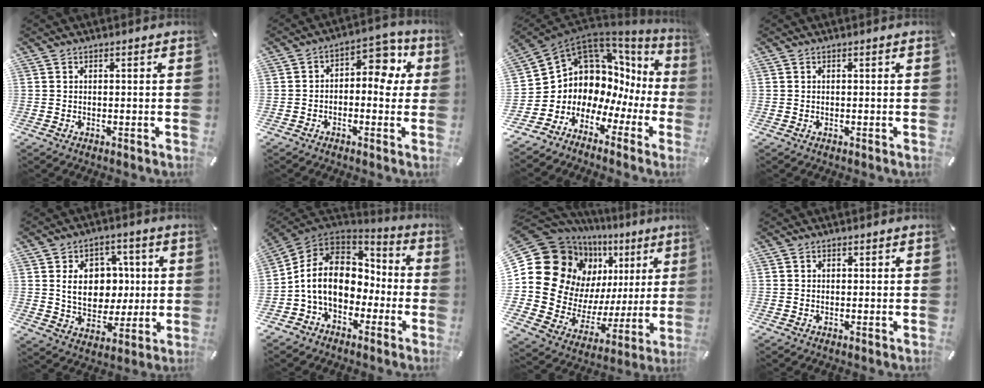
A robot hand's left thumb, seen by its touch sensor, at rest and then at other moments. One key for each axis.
{"total": 7.8, "fx": 1.2, "fy": 4.9, "fz": 5.9, "tx": -0.075, "ty": -0.008, "tz": 0.013}
{"total": 8.2, "fx": 4.1, "fy": 7.0, "fz": 1.3, "tx": -0.050, "ty": -0.081, "tz": 0.090}
{"total": 0.0}
{"total": 12.2, "fx": 1.9, "fy": 10.1, "fz": 6.5, "tx": -0.108, "ty": 0.005, "tz": 0.039}
{"total": 13.3, "fx": -1.4, "fy": 10.9, "fz": 7.6, "tx": -0.168, "ty": 0.013, "tz": -0.024}
{"total": 20.4, "fx": 8.9, "fy": 15.8, "fz": 9.2, "tx": -0.154, "ty": -0.079, "tz": 0.183}
{"total": 1.0, "fx": 0.2, "fy": 1.0, "fz": 0.1, "tx": -0.001, "ty": 0.006, "tz": 0.003}